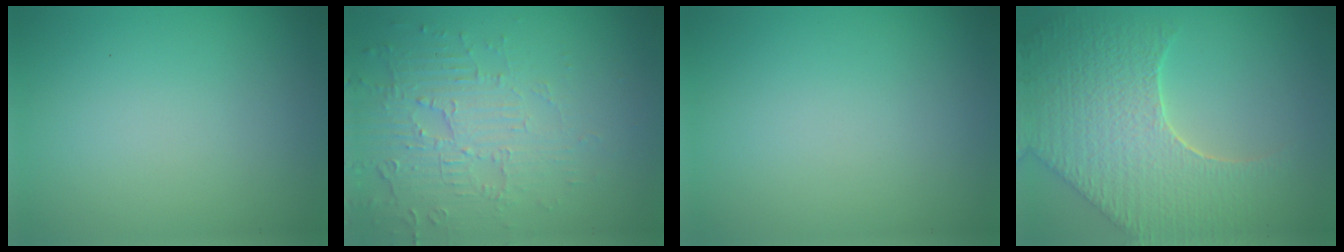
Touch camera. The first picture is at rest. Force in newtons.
{"total": 5.7, "press": 3.7, "slide": 4.3}
{"total": 0.0}
{"total": 8.5, "press": 6.3, "slide": 5.8}